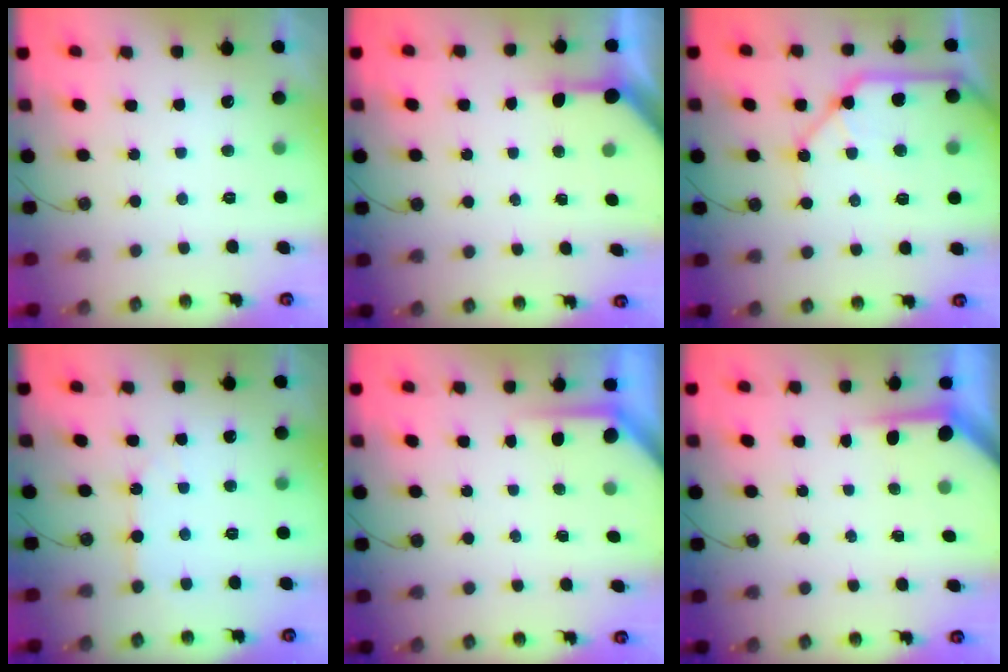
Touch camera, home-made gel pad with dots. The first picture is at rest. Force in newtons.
{"total": 4.6, "press": 4.5, "slide": 0.4}
{"total": 14.0, "press": 13.9, "slide": 1.7}
{"total": 4.9, "press": 4.9, "slide": 0.6}
{"total": 3.8, "press": 3.8, "slide": 0.4}
{"total": 3.9, "press": 3.9, "slide": 0.4}